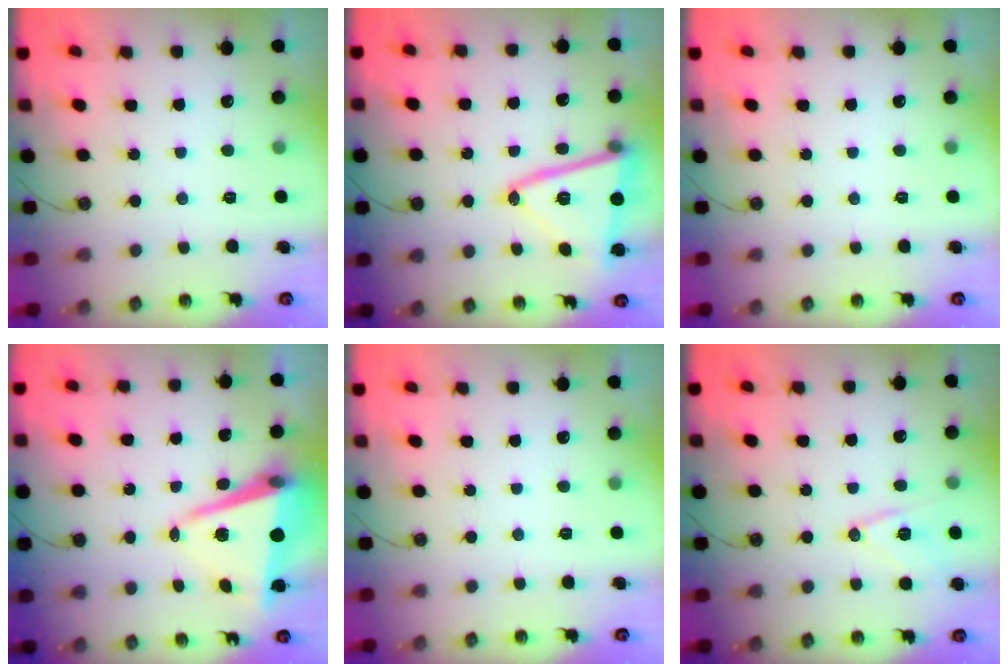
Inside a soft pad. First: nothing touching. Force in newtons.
{"total": 17.0, "press": 17.0, "slide": 1.3}
{"total": 0.0}
{"total": 10.4, "press": 9.9, "slide": 3.4}
{"total": 0.0}
{"total": 10.6, "press": 10.2, "slide": 2.8}